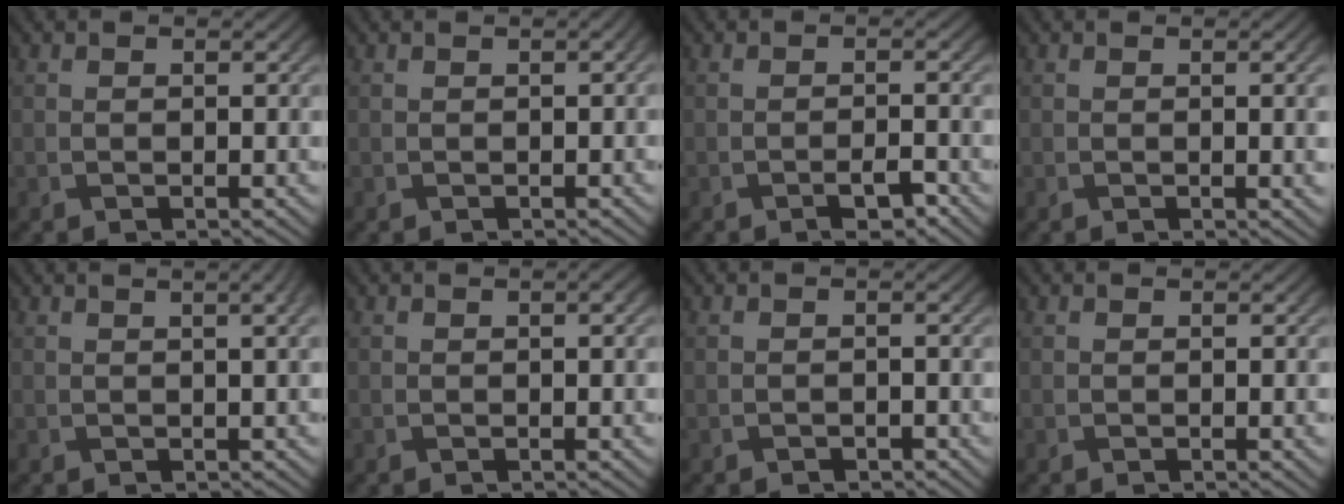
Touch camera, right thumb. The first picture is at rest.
{"total": 0.6, "force": [0.3, 0.1, 0.5], "torque": [-0.008, 0.005, 0.005]}
{"total": 2.4, "force": [-1.5, 0.6, 1.7], "torque": [-0.026, 0.003, -0.027]}
{"total": 2.9, "force": [0.1, 0.7, 2.8], "torque": [-0.036, 0.005, 0.002]}
{"total": 3.4, "force": [1.3, 1.0, 2.9], "torque": [-0.030, 0.012, 0.001]}
{"total": 0.8, "force": [0.2, 0.1, 0.7], "torque": [-0.011, 0.003, 0.003]}
{"total": 0.7, "force": [-0.6, 0.3, 0.2], "torque": [-0.001, -0.002, -0.009]}
{"total": 0.5, "force": [-0.1, 0.1, 0.5], "torque": [-0.008, -0.001, 0.000]}